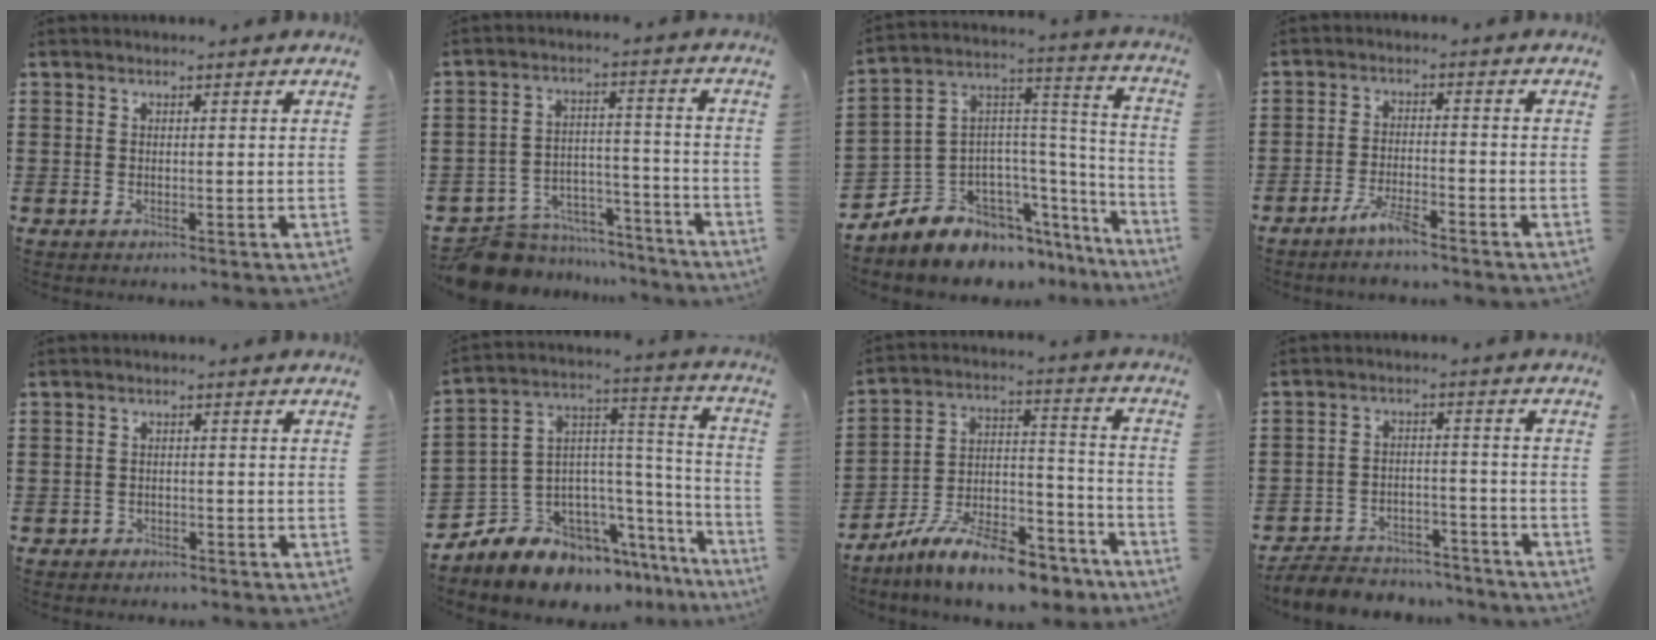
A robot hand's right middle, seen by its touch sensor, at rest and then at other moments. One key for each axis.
{"total": 8.3, "fx": -7.9, "fy": 2.4, "fz": 1.2, "tx": -0.030, "ty": 0.024, "tz": -0.154}
{"total": 7.2, "fx": -5.9, "fy": 4.1, "fz": 0.3, "tx": -0.045, "ty": -0.023, "tz": -0.117}
{"total": 4.4, "fx": -3.5, "fy": 0.6, "fz": 2.6, "tx": -0.056, "ty": -0.002, "tz": -0.068}
{"total": 1.3, "fx": -1.2, "fy": 0.5, "fz": 0.0, "tx": -0.005, "ty": 0.001, "tz": -0.026}
{"total": 8.8, "fx": -7.3, "fy": 4.7, "fz": 1.4, "tx": -0.063, "ty": -0.013, "tz": -0.144}
{"total": 11.4, "fx": -9.8, "fy": 2.2, "fz": 5.4, "tx": -0.101, "ty": 0.028, "tz": -0.190}
{"total": 5.3, "fx": -5.1, "fy": 1.0, "fz": 0.4, "tx": -0.014, "ty": 0.009, "tz": -0.105}